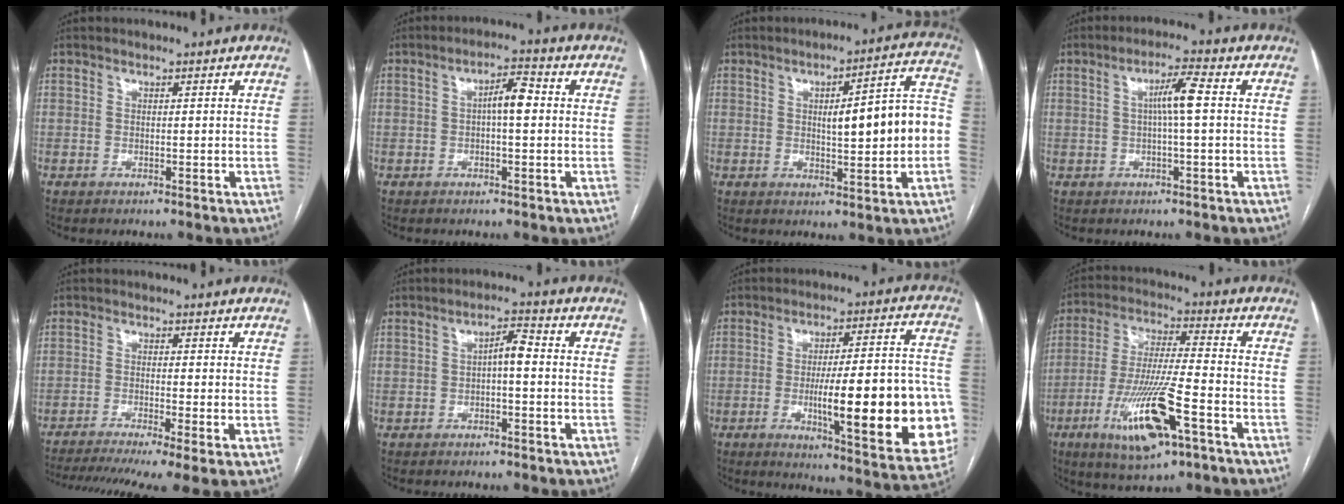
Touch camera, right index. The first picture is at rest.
{"total": 4.2, "force": [0.2, 1.0, 4.1], "torque": [-0.071, 0.014, 0.001]}
{"total": 12.3, "force": [-0.3, 1.9, 12.1], "torque": [-0.162, 0.028, 0.000]}
{"total": 4.7, "force": [0.4, 0.0, 4.7], "torque": [-0.087, 0.008, 0.007]}
{"total": 12.7, "force": [-9.0, 1.0, 8.9], "torque": [-0.150, -0.020, -0.141]}
{"total": 3.4, "force": [-0.2, 0.9, 3.2], "torque": [-0.057, 0.015, -0.004]}
{"total": 23.8, "force": [-4.9, 3.8, 22.9], "torque": [-0.246, 0.013, -0.052]}
{"total": 15.1, "force": [-6.8, 2.1, 13.3], "torque": [-0.261, -0.021, -0.114]}